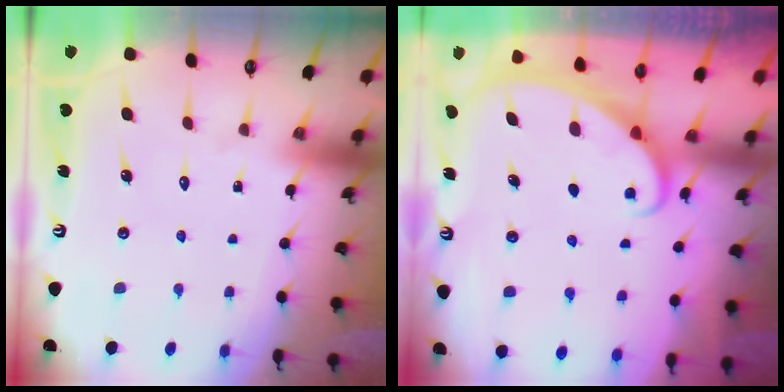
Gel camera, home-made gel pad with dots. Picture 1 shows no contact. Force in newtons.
{"total": 2.2, "press": 2.2, "slide": 0.3}